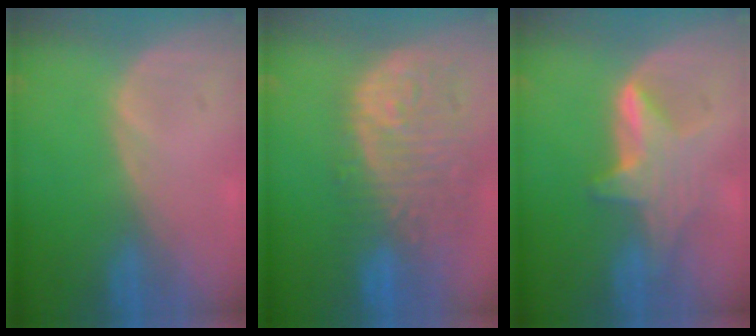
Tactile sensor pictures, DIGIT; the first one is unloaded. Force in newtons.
{"total": 13.6, "press": 11.4, "slide": 7.4}
{"total": 6.0, "press": 5.9, "slide": 0.9}